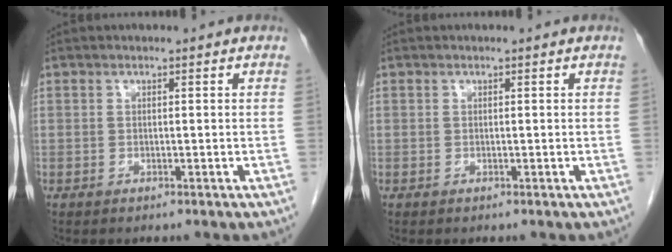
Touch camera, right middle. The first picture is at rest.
{"total": 0.0}